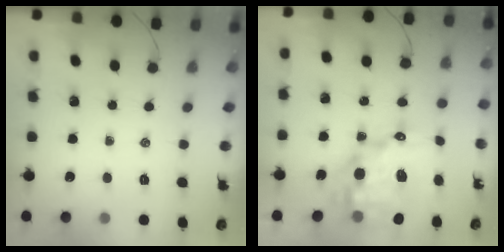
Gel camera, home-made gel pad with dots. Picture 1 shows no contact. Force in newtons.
{"total": 19.2, "press": 18.8, "slide": 3.8}